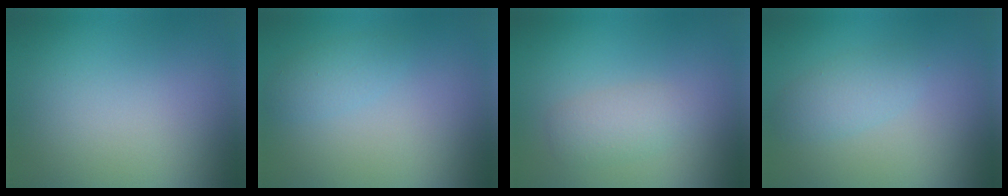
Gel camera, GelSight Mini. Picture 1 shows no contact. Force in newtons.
{"total": 1.3, "press": 1.3, "slide": 0.0}
{"total": 2.1, "press": 2.1, "slide": 0.1}
{"total": 2.0, "press": 2.0, "slide": 0.1}